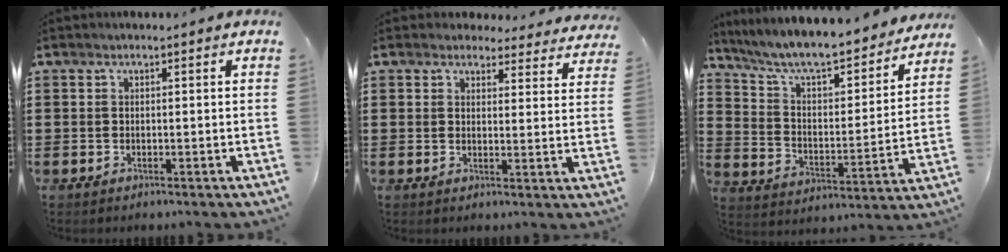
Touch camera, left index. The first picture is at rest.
{"total": 3.6, "force": [3.4, 1.1, 0.6], "torque": [-0.017, -0.012, 0.061]}
{"total": 7.2, "force": [6.6, 0.6, 2.9], "torque": [-0.087, -0.054, 0.107]}